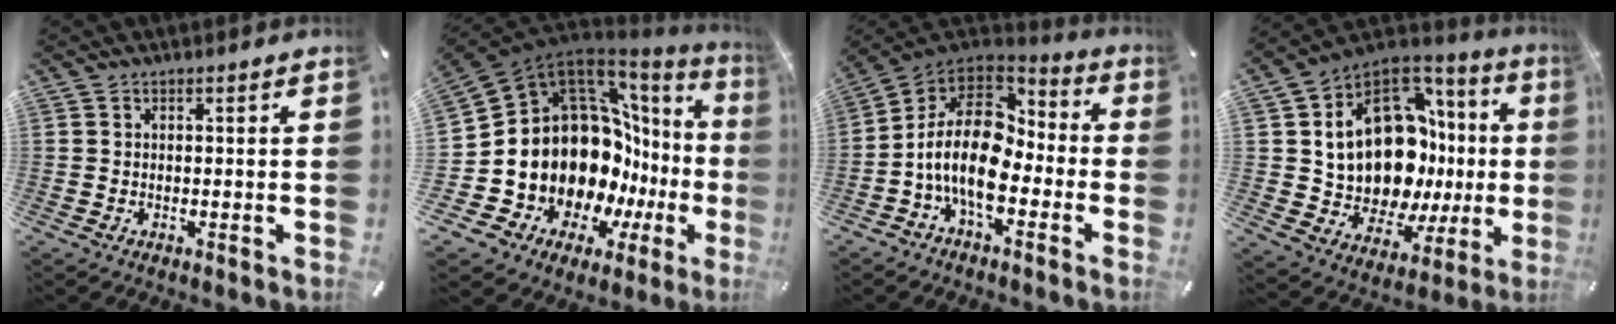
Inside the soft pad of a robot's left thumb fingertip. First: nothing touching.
{"total": 20.2, "force": [-1.9, 15.5, 12.8], "torque": [-0.206, -0.075, 0.022]}
{"total": 17.2, "force": [-4.7, 10.1, 13.1], "torque": [-0.272, 0.019, -0.082]}
{"total": 20.0, "force": [3.0, 12.9, 15.0], "torque": [-0.271, -0.057, 0.064]}